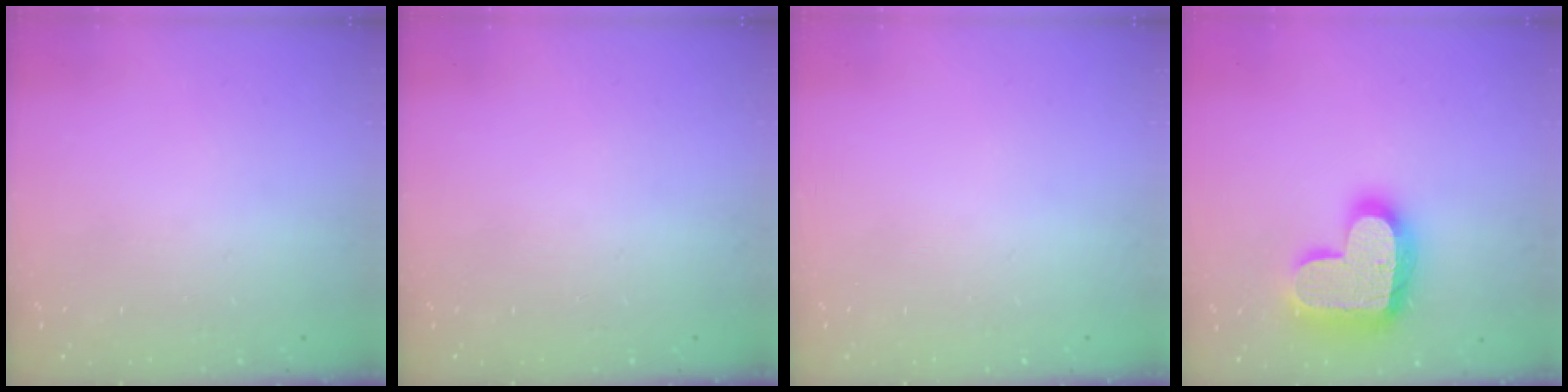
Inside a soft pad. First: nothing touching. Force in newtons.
{"total": 0.0}
{"total": 0.0}
{"total": 21.4, "press": 21.4, "slide": 1.3}